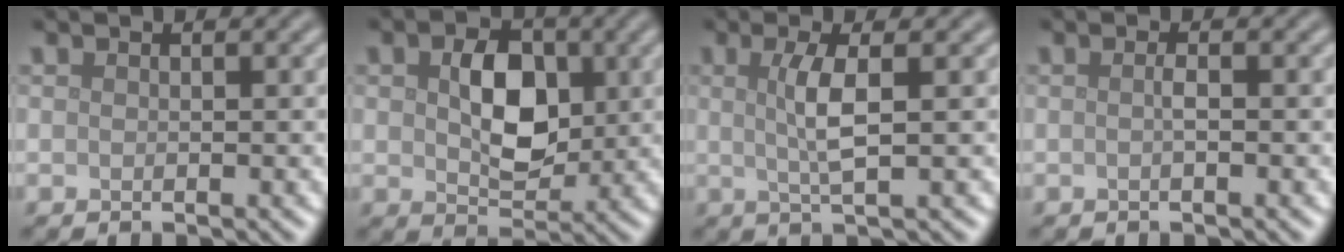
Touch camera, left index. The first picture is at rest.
{"total": 5.5, "force": [0.6, 3.6, 4.1], "torque": [-0.077, -0.002, 0.011]}
{"total": 3.2, "force": [0.4, 0.6, 3.1], "torque": [-0.064, 0.001, 0.007]}
{"total": 0.7, "force": [-0.1, 0.0, 0.7], "torque": [-0.015, 0.001, -0.003]}